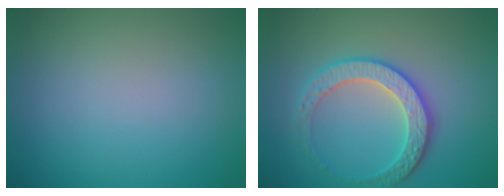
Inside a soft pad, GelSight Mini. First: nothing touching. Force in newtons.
{"total": 3.7, "press": 3.7, "slide": 0.7}